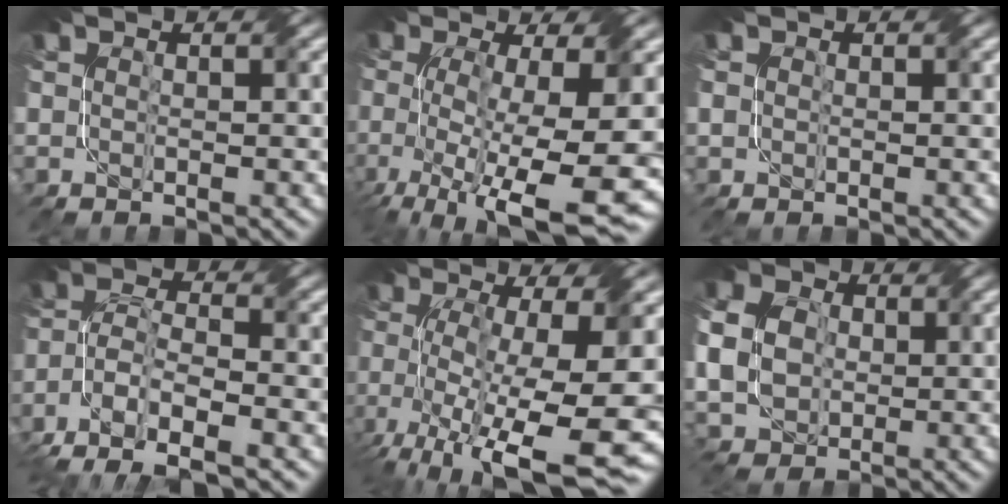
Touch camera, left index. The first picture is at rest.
{"total": 11.6, "force": [-3.6, 3.7, 10.4], "torque": [-0.175, -0.030, -0.046]}
{"total": 0.8, "force": [-0.1, 0.7, 0.2], "torque": [-0.005, 0.000, 0.000]}
{"total": 7.6, "force": [-4.9, 2.7, 5.1], "torque": [-0.103, -0.005, -0.095]}
{"total": 12.8, "force": [-4.4, 4.5, 11.2], "torque": [-0.202, -0.038, -0.058]}
{"total": 7.2, "force": [0.5, 5.9, 4.2], "torque": [-0.121, 0.011, 0.013]}